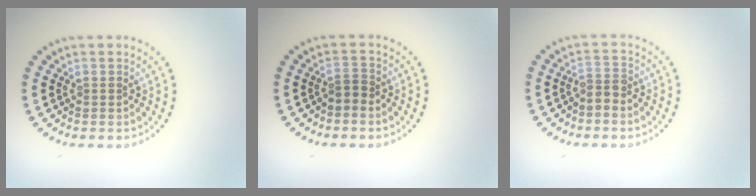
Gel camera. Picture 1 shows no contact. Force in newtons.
{"total": 1.3, "press": 0.9, "slide": 0.9}
{"total": 1.9, "press": 1.3, "slide": 1.3}